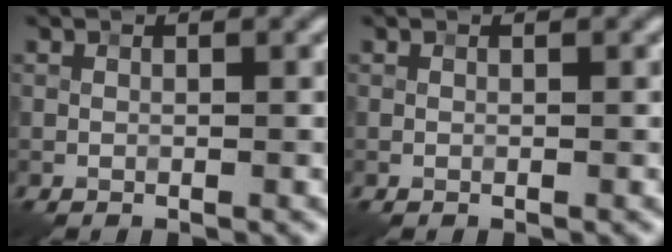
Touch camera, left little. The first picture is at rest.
{"total": 0.0}